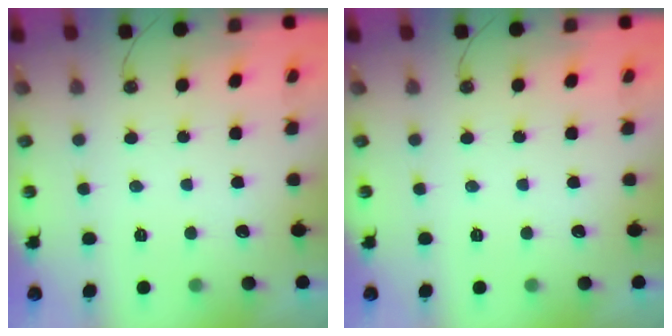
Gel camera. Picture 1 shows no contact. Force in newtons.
{"total": 0.0}